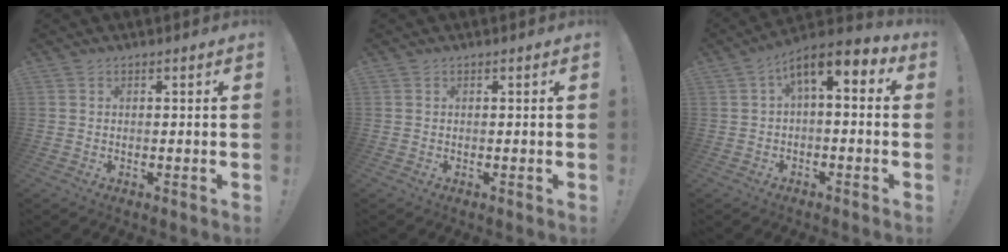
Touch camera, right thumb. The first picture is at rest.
{"total": 0.0}
{"total": 7.1, "force": [2.5, 2.3, 6.3], "torque": [-0.105, -0.017, 0.044]}